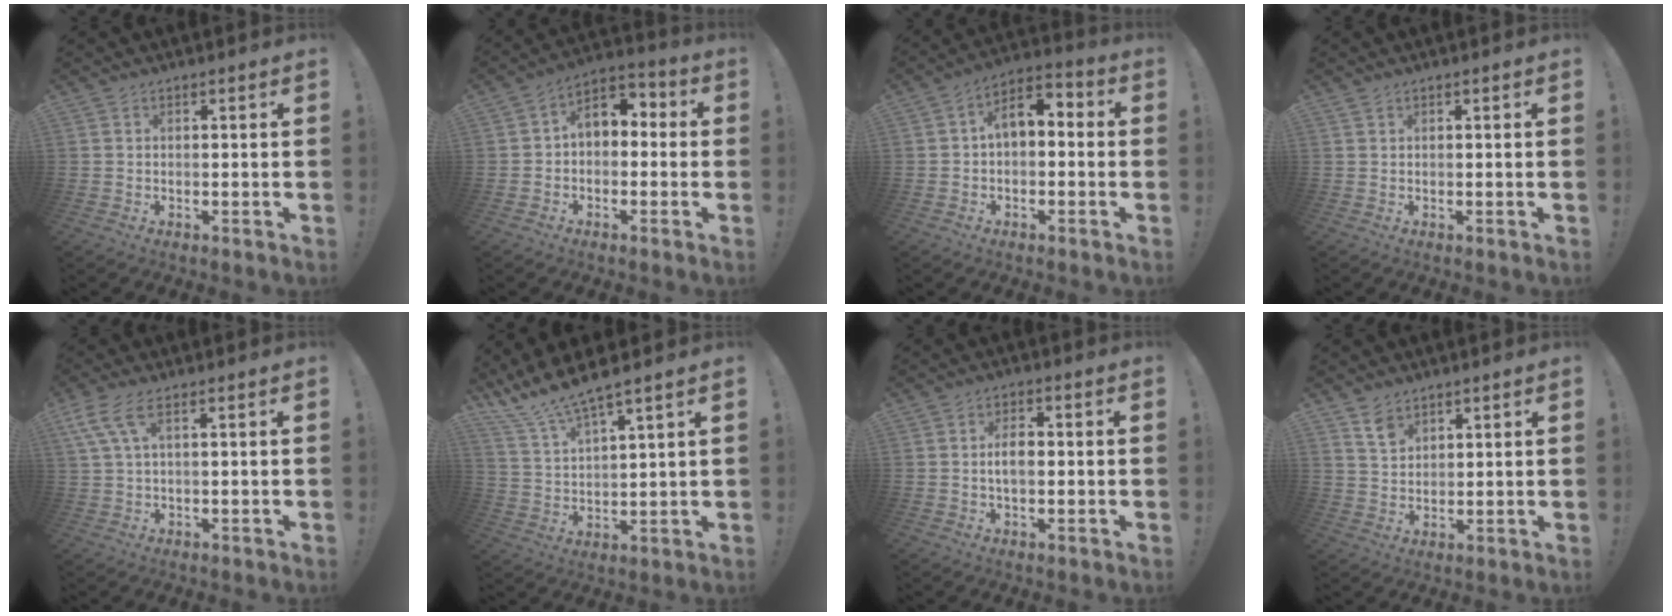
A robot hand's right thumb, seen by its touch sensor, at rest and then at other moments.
{"total": 6.8, "force": [0.5, 5.2, 4.3], "torque": [-0.069, 0.012, 0.015]}
{"total": 7.2, "force": [0.2, 4.6, 5.5], "torque": [-0.095, 0.018, 0.009]}
{"total": 0.6, "force": [0.5, 0.2, 0.3], "torque": [-0.011, 0.003, 0.010]}
{"total": 6.7, "force": [2.6, 2.4, 5.6], "torque": [-0.110, 0.002, 0.054]}
{"total": 9.3, "force": [8.4, 0.1, 4.1], "torque": [-0.100, -0.048, 0.150]}
{"total": 4.7, "force": [-0.2, 2.4, 4.0], "torque": [-0.065, 0.004, -0.009]}
{"total": 5.8, "force": [4.0, 3.6, 2.2], "torque": [-0.036, -0.019, 0.076]}